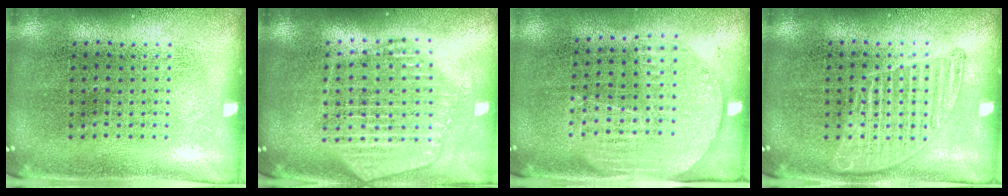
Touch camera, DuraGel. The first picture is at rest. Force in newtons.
{"total": 2.2, "press": 2.0, "slide": 1.0}
{"total": 1.4, "press": 1.2, "slide": 0.7}
{"total": 1.8, "press": 1.8, "slide": 0.2}